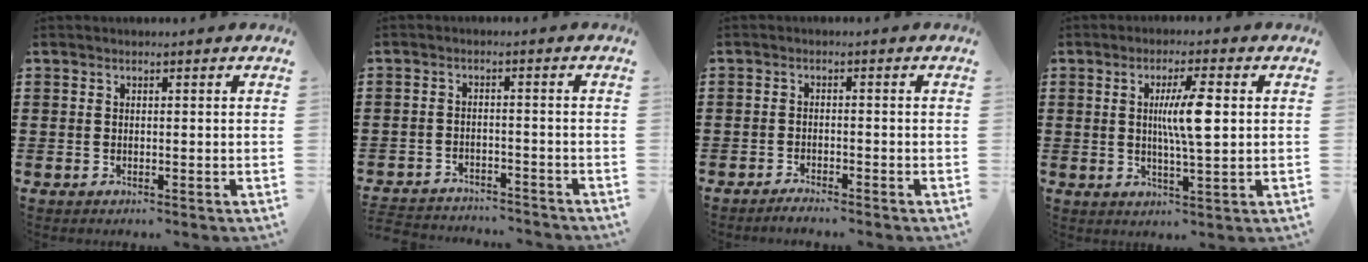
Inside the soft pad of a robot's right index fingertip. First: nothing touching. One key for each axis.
{"total": 3.1, "fx": -3.1, "fy": 0.2, "fz": 0.0, "tx": -0.006, "ty": -0.001, "tz": -0.067}
{"total": 1.6, "fx": -1.6, "fy": 0.0, "fz": 0.1, "tx": -0.006, "ty": 0.003, "tz": -0.032}
{"total": 6.8, "fx": 1.0, "fy": 0.9, "fz": 6.7, "tx": -0.125, "ty": 0.001, "tz": 0.012}